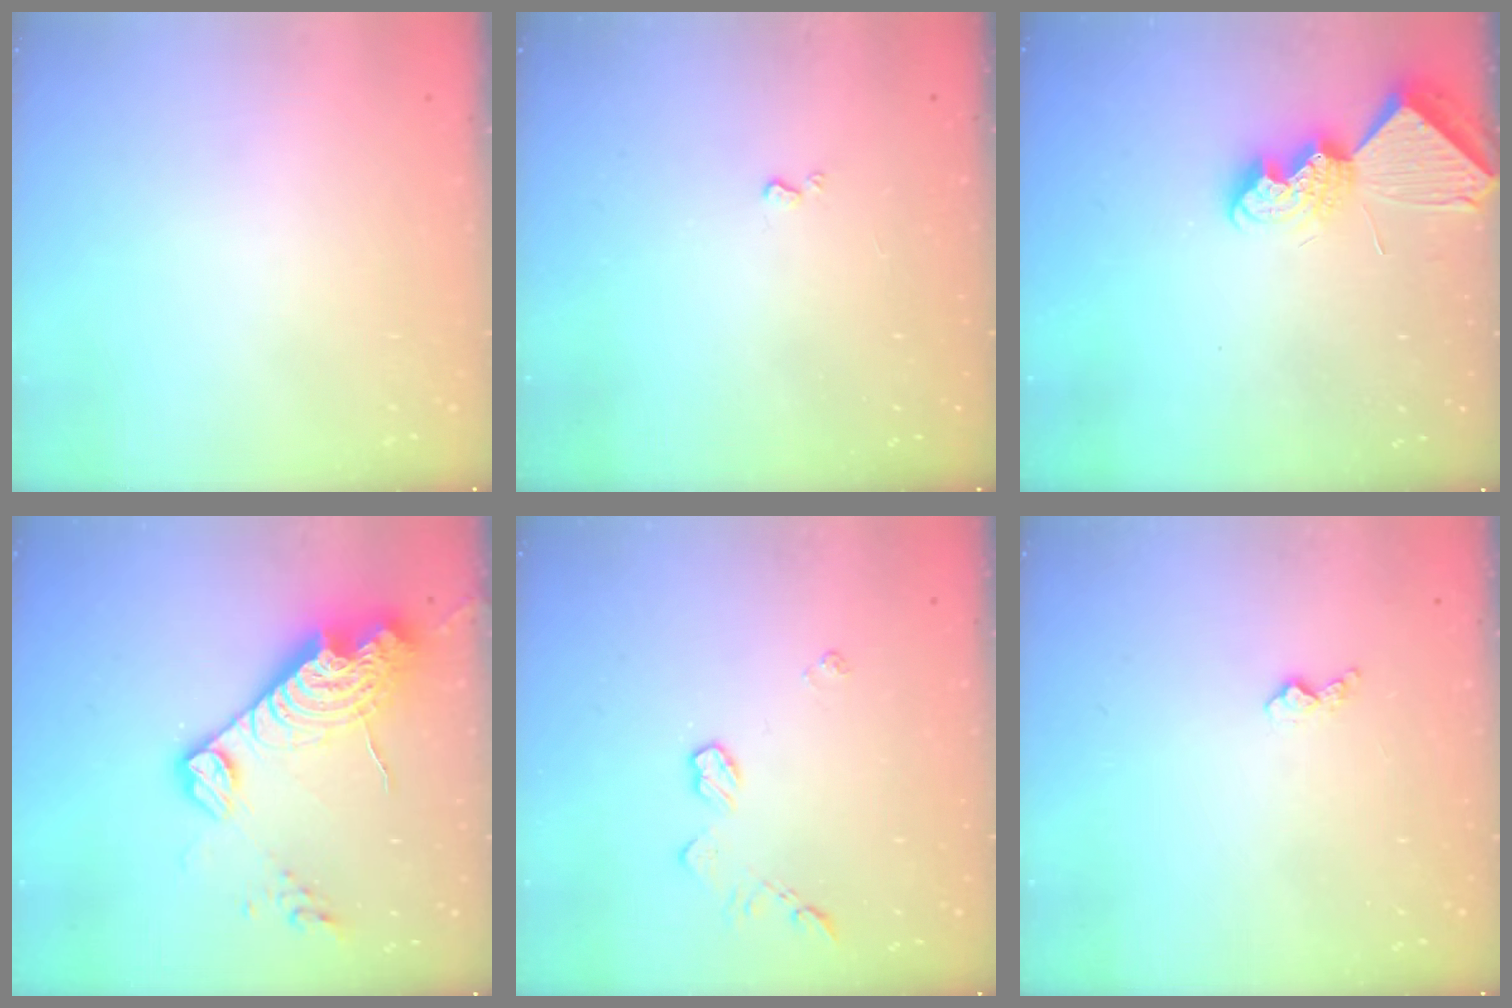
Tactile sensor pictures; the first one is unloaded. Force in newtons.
{"total": 0.7, "press": 0.7, "slide": 0.2}
{"total": 8.8, "press": 8.7, "slide": 0.9}
{"total": 17.5, "press": 17.4, "slide": 1.6}
{"total": 5.6, "press": 5.6, "slide": 0.4}
{"total": 3.7, "press": 3.6, "slide": 0.5}